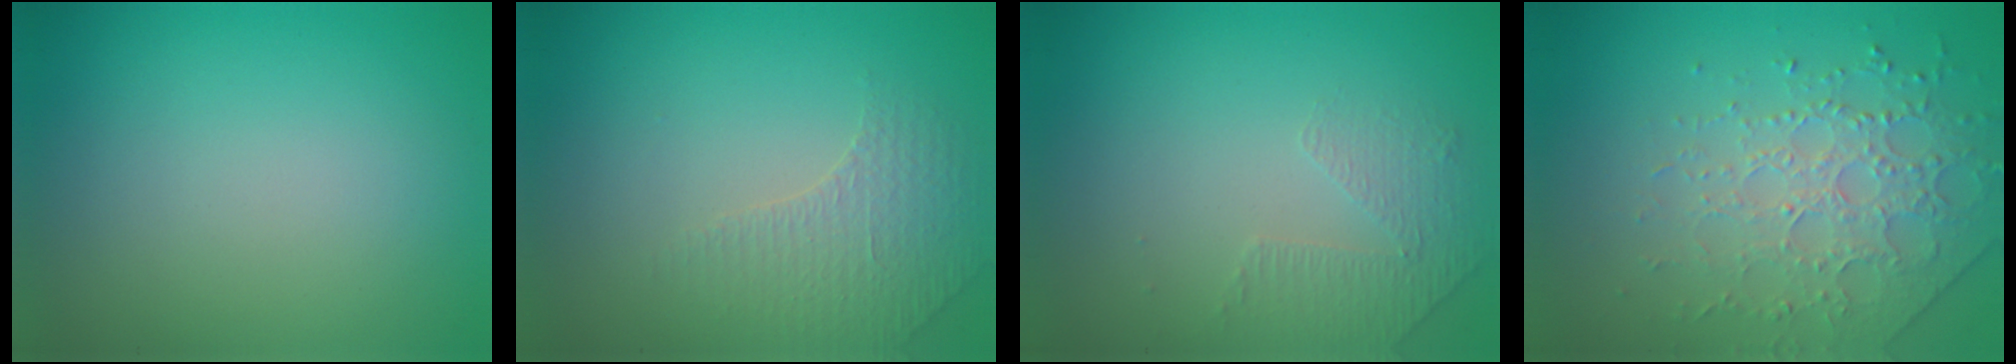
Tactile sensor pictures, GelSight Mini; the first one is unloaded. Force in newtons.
{"total": 1.5, "press": 1.2, "slide": 0.8}
{"total": 1.4, "press": 0.9, "slide": 1.1}
{"total": 3.9, "press": 3.7, "slide": 1.0}